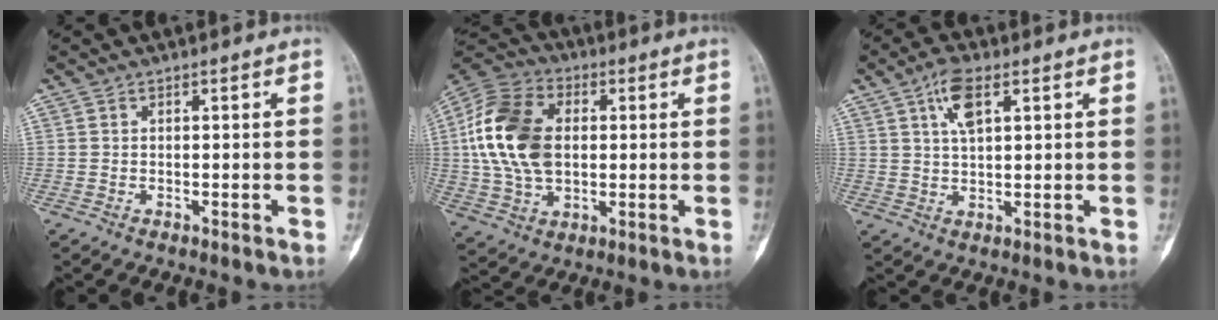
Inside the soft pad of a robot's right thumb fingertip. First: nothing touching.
{"total": 17.9, "force": [1.8, 11.8, 13.3], "torque": [-0.255, 0.013, 0.030]}
{"total": 6.1, "force": [2.7, 2.4, 4.9], "torque": [-0.087, -0.003, 0.051]}